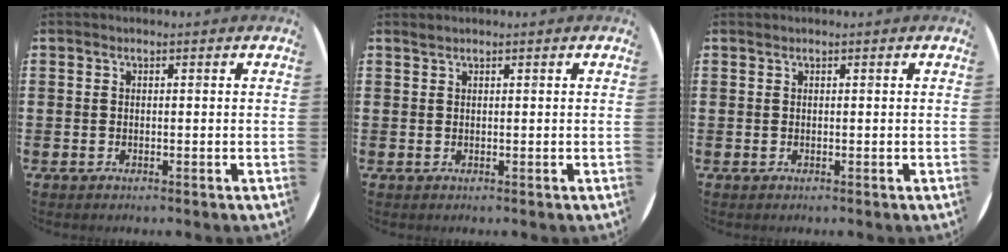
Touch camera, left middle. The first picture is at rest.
{"total": 0.5, "force": [0.5, -0.1, 0.0], "torque": [-0.002, -0.001, 0.011]}
{"total": 0.0}